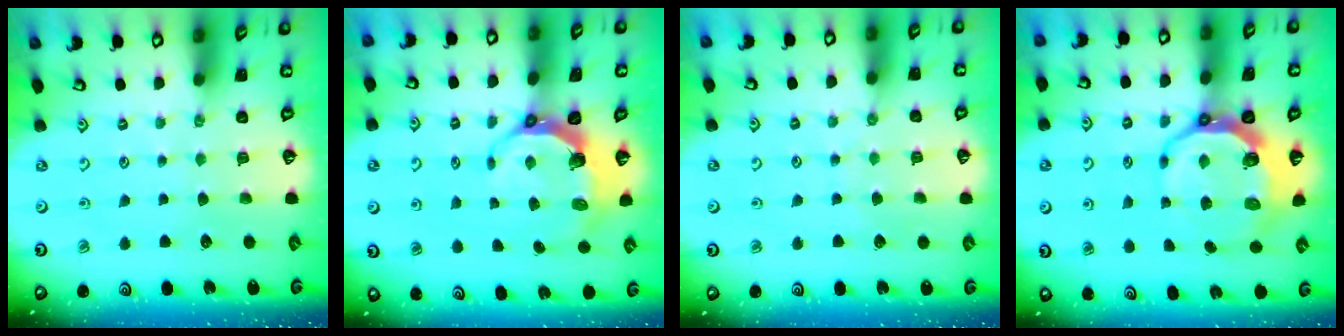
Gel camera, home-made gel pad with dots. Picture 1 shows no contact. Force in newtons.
{"total": 7.0, "press": 5.6, "slide": 4.3}
{"total": 4.7, "press": 4.7, "slide": 0.4}
{"total": 9.6, "press": 8.6, "slide": 4.3}